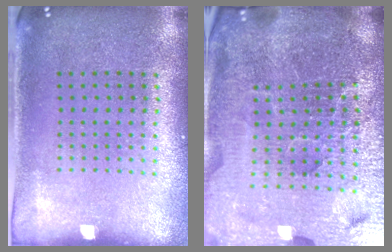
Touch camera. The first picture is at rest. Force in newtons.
{"total": 5.9, "press": 5.3, "slide": 2.4}